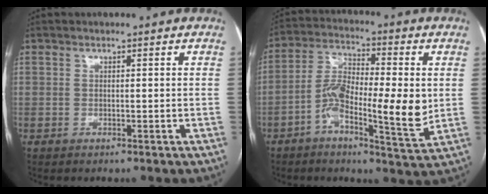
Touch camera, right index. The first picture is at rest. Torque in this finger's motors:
{"motor_torque": [0.95, 0.46, 0.31, 0.12]}